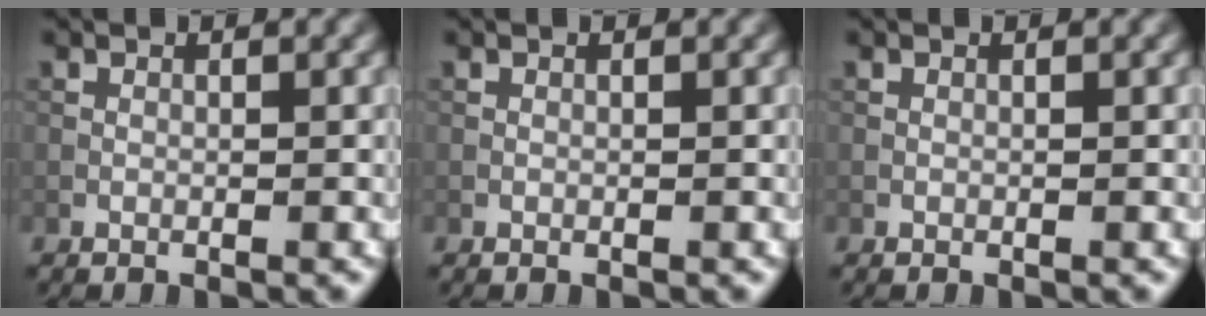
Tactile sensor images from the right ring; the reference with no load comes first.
{"total": 0.0}
{"total": 0.0}